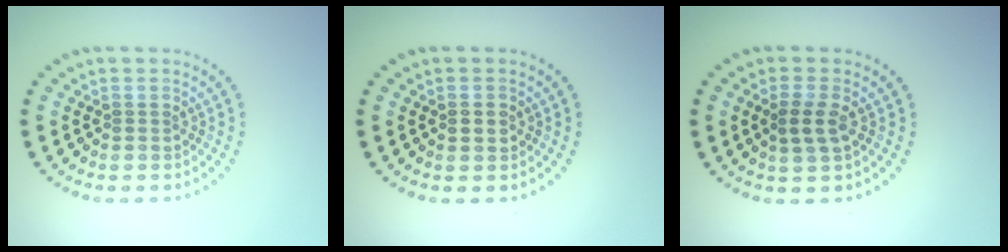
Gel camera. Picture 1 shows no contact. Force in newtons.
{"total": 0.9, "press": 0.9, "slide": 0.0}
{"total": 2.1, "press": 2.0, "slide": 0.7}